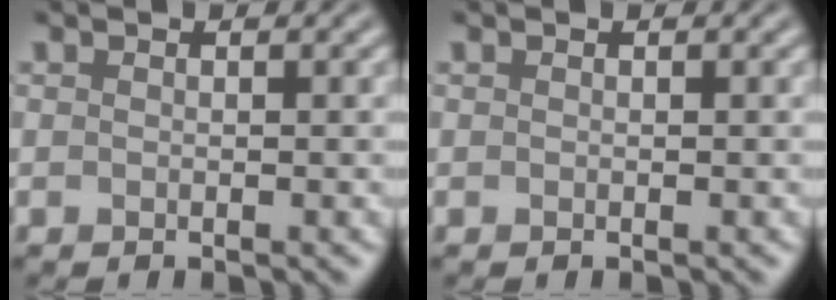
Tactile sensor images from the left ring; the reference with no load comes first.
{"total": 0.0}